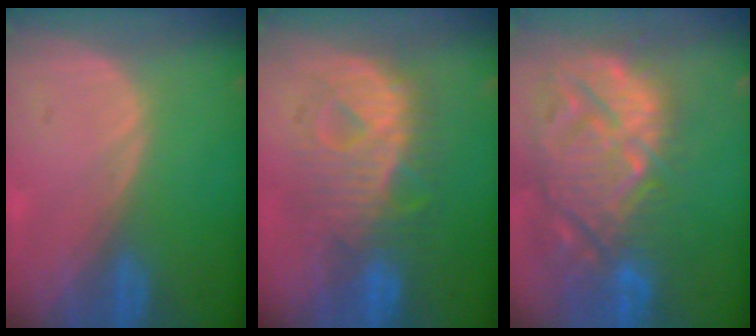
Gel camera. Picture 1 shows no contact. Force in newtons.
{"total": 9.3, "press": 9.3, "slide": 0.3}
{"total": 14.9, "press": 12.8, "slide": 7.7}